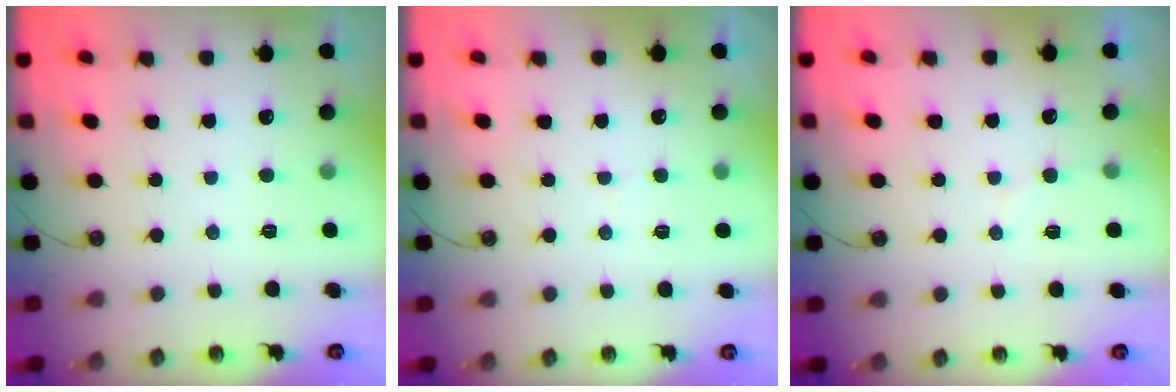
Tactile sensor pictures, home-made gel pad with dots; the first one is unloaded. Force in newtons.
{"total": 2.8, "press": 2.6, "slide": 1.0}
{"total": 2.5, "press": 2.5, "slide": 0.1}